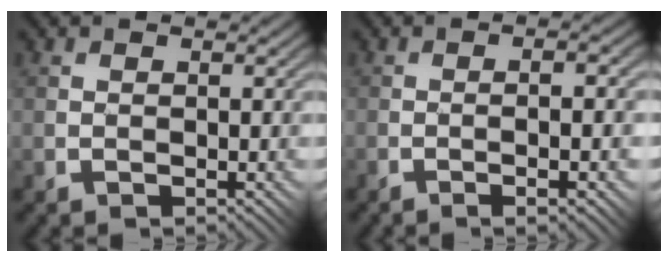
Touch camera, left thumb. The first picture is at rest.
{"total": 6.4, "force": [-2.2, 1.0, 6.0], "torque": [-0.073, 0.004, -0.025]}